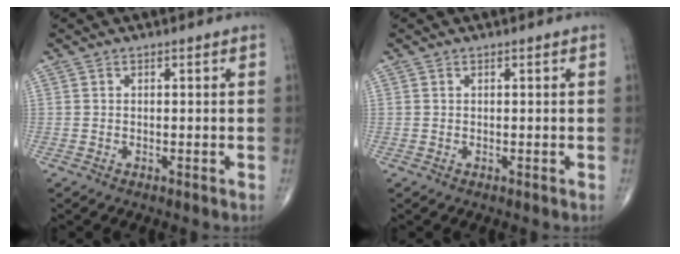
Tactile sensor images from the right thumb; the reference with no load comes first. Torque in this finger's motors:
{"motor_torque": [-0.28, -0.30, 0.23, 0.28, -0.03]}